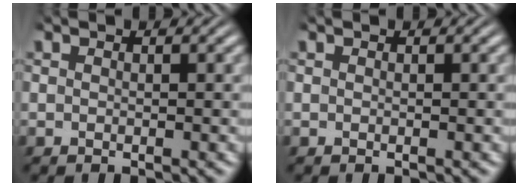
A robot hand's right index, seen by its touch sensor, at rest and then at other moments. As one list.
[{"total": 0.0}]